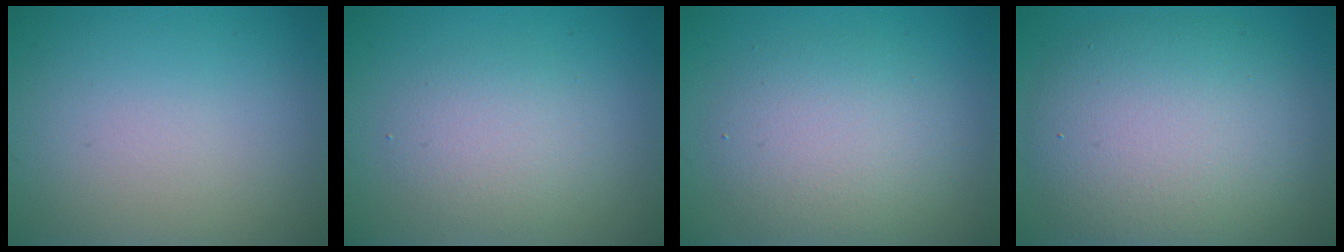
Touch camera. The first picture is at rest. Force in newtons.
{"total": 2.9, "press": 2.9, "slide": 0.3}
{"total": 4.5, "press": 4.5, "slide": 0.4}
{"total": 9.3, "press": 9.3, "slide": 0.7}